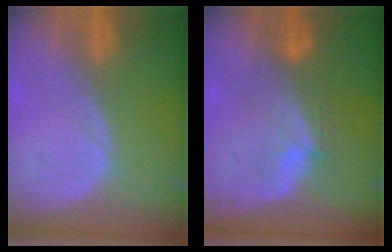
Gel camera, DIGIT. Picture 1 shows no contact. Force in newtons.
{"total": 5.5, "press": 5.4, "slide": 0.7}